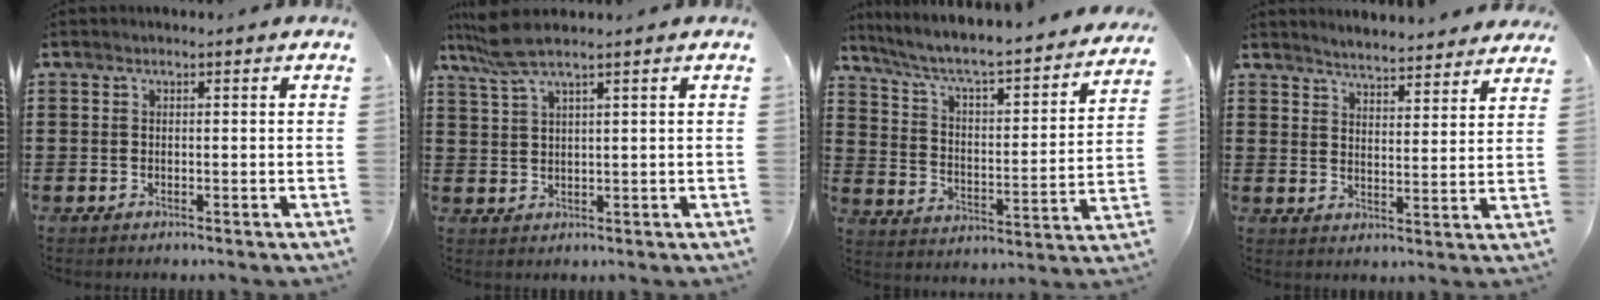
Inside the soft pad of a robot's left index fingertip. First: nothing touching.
{"total": 4.7, "force": [3.4, 0.2, 3.3], "torque": [-0.074, -0.001, 0.061]}
{"total": 5.2, "force": [4.4, 0.4, 2.8], "torque": [-0.075, -0.043, 0.064]}
{"total": 4.0, "force": [4.0, -0.3, 0.1], "torque": [-0.019, -0.026, 0.070]}